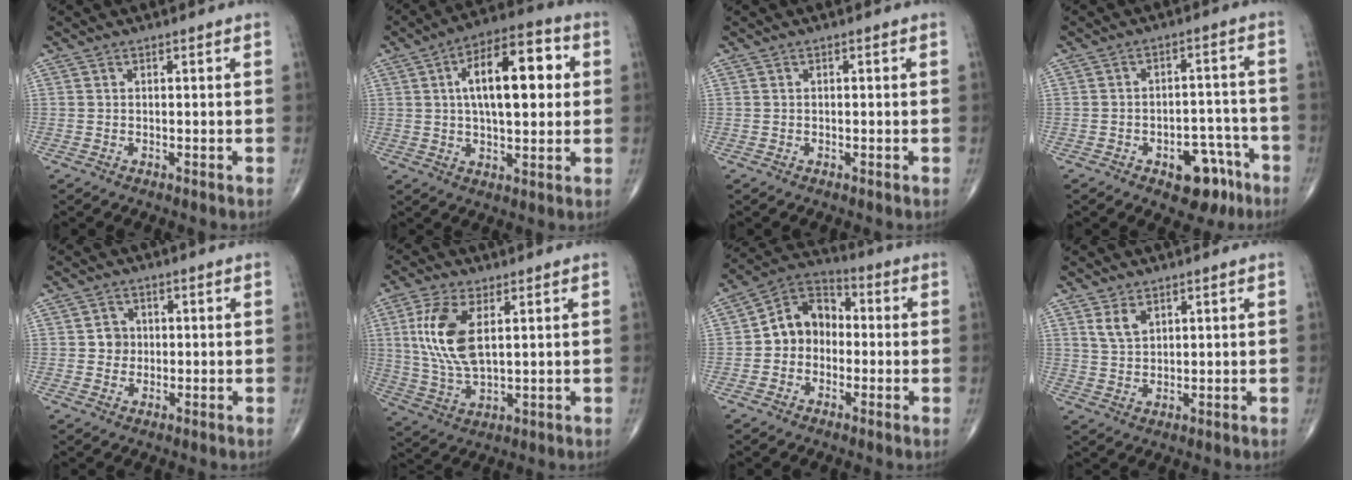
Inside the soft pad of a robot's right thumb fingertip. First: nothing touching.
{"total": 16.4, "force": [3.1, 7.3, 14.3], "torque": [-0.204, 0.017, 0.043]}
{"total": 0.0}
{"total": 9.2, "force": [-5.1, 5.3, 5.7], "torque": [-0.043, 0.047, -0.062]}
{"total": 3.0, "force": [0.1, 2.8, 1.1], "torque": [0.002, 0.005, -0.001]}
{"total": 11.9, "force": [3.1, 5.4, 10.2], "torque": [-0.220, -0.009, 0.067]}
{"total": 10.0, "force": [-0.7, 8.0, 5.9], "torque": [-0.068, 0.038, -0.032]}
{"total": 3.8, "force": [2.1, 2.1, 2.3], "torque": [-0.037, -0.012, 0.047]}